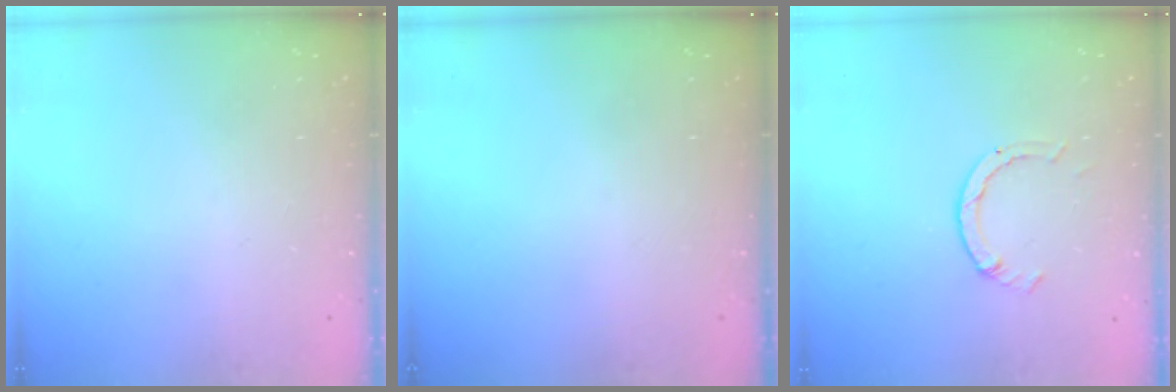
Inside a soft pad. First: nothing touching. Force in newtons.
{"total": 0.0}
{"total": 2.6, "press": 2.5, "slide": 0.3}